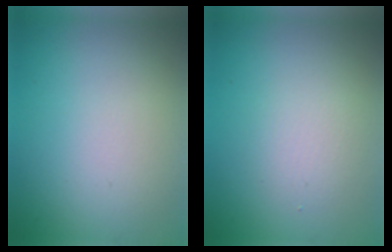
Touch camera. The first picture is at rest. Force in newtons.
{"total": 2.0, "press": 2.0, "slide": 0.1}